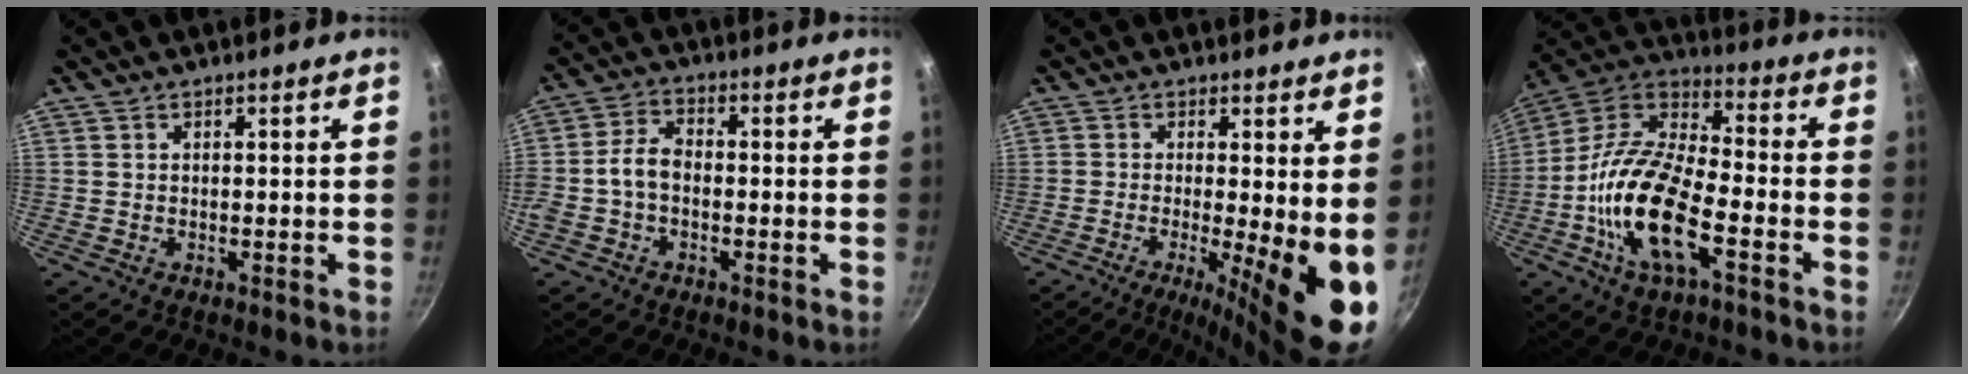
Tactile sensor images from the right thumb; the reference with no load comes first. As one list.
[{"total": 5.8, "force": [-1.3, 3.9, 4.1], "torque": [-0.075, 0.028, -0.036]}, {"total": 12.1, "force": [-1.7, 2.7, 11.6], "torque": [-0.152, -0.018, -0.023]}, {"total": 18.9, "force": [-6.4, 7.9, 16.0], "torque": [-0.305, 0.038, -0.140]}]